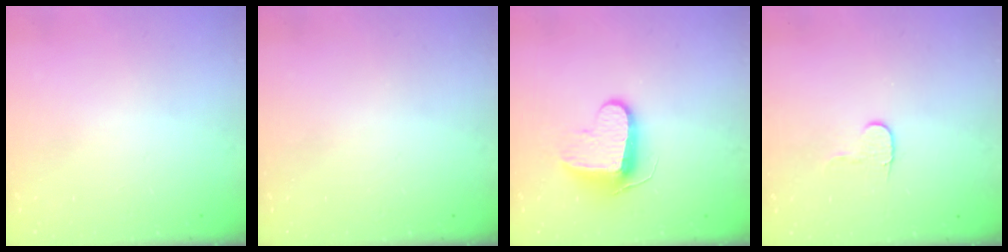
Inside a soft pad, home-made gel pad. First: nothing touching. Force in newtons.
{"total": 0.0}
{"total": 9.4, "press": 9.4, "slide": 0.2}
{"total": 5.5, "press": 5.4, "slide": 0.5}